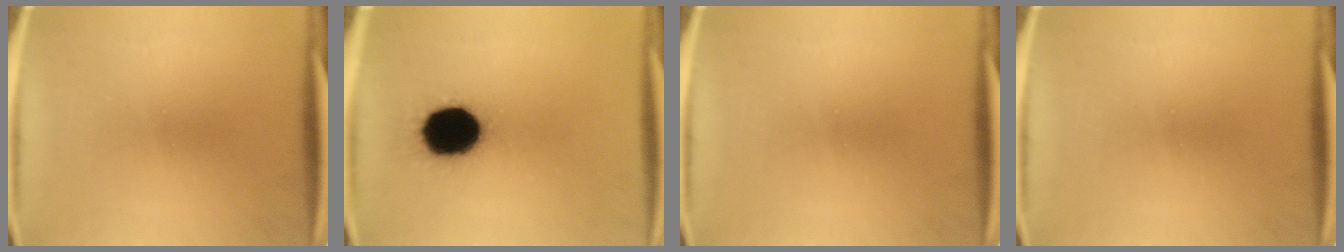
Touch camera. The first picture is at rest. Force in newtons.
{"total": 19.4}
{"total": 0.0}
{"total": 0.0}